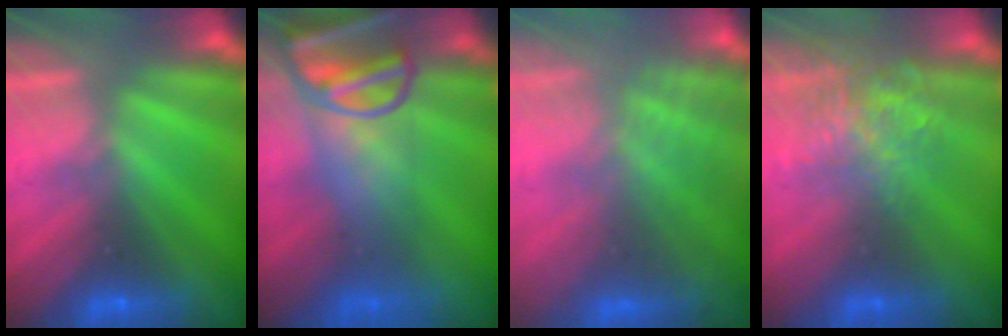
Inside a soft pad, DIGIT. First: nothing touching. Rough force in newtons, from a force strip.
{"total": 9.6}
{"total": 7.7}
{"total": 3.9}